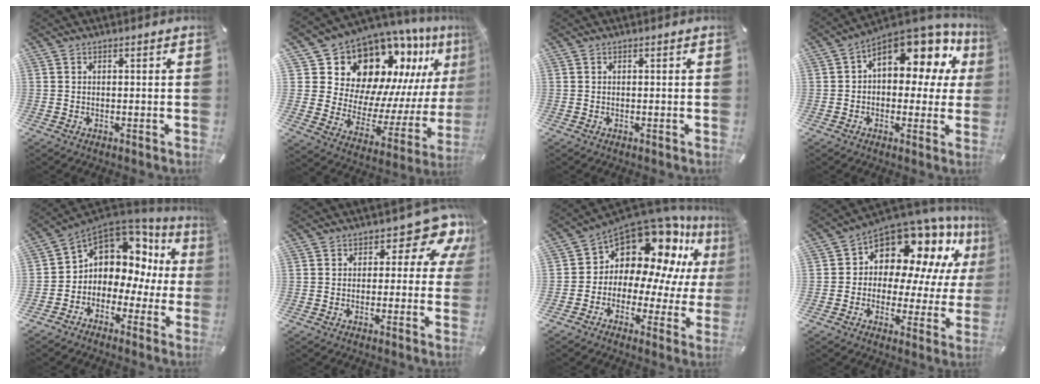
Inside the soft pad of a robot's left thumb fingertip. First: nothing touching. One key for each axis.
{"total": 16.9, "fx": 13.5, "fy": 8.9, "fz": 5.0, "tx": -0.083, "ty": -0.136, "tz": 0.246}
{"total": 0.0}
{"total": 13.1, "fx": 6.6, "fy": 7.5, "fz": 8.5, "tx": -0.111, "ty": -0.057, "tz": 0.113}
{"total": 8.4, "fx": 3.7, "fy": 7.0, "fz": 2.7, "tx": -0.050, "ty": -0.046, "tz": 0.067}
{"total": 10.2, "fx": 4.3, "fy": 5.5, "fz": 7.4, "tx": -0.087, "ty": -0.027, "tz": 0.072}
{"total": 14.7, "fx": 9.4, "fy": 9.0, "fz": 6.9, "tx": -0.127, "ty": -0.095, "tz": 0.164}
{"total": 13.7, "fx": 9.4, "fy": 8.1, "fz": 5.7, "tx": -0.103, "ty": -0.083, "tz": 0.169}